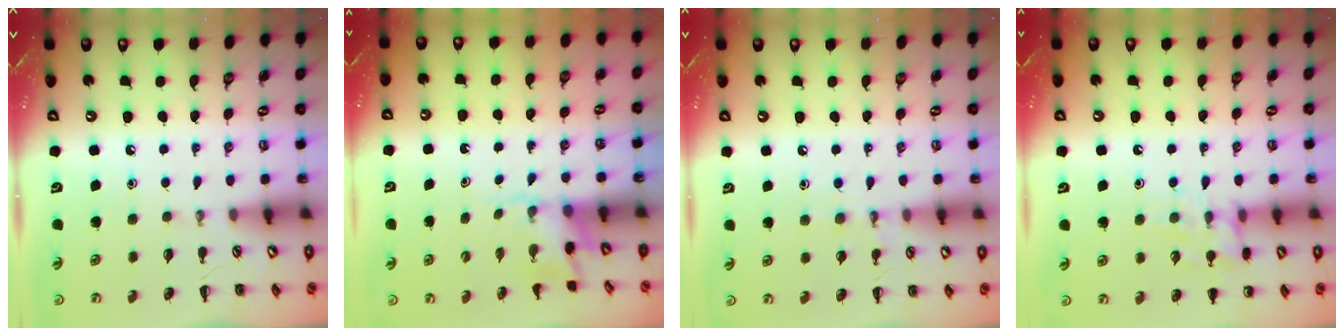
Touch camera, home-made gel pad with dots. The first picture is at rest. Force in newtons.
{"total": 2.5, "press": 2.3, "slide": 1.0}
{"total": 6.7, "press": 6.5, "slide": 1.5}
{"total": 11.4, "press": 11.4, "slide": 1.1}